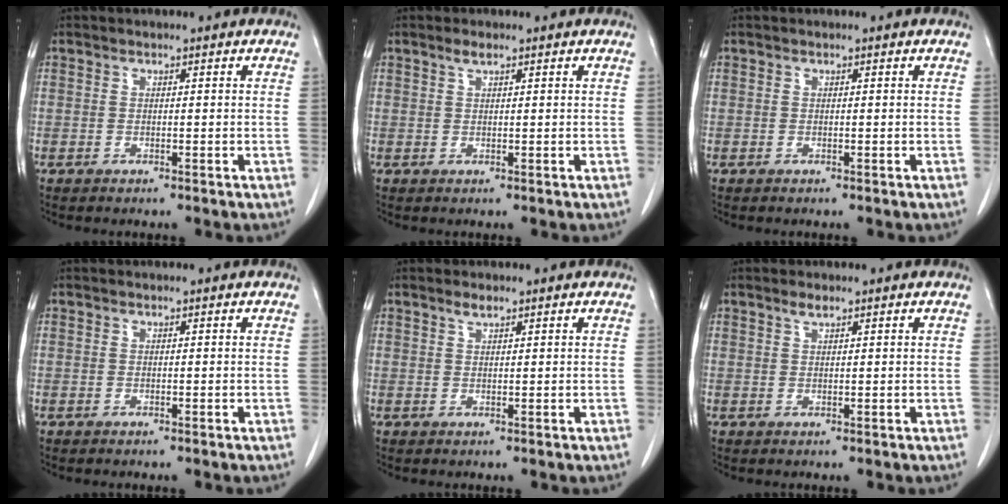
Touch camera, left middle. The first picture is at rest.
{"total": 1.2, "force": [0.9, 0.2, 0.8], "torque": [-0.019, 0.002, 0.018]}
{"total": 0.0}
{"total": 0.0}
{"total": 1.3, "force": [1.0, 0.3, 0.7], "torque": [-0.018, 0.000, 0.021]}
{"total": 1.2, "force": [0.9, 0.2, 0.7], "torque": [-0.018, 0.001, 0.019]}